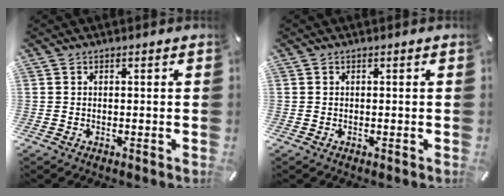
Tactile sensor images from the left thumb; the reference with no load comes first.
{"total": 0.0}